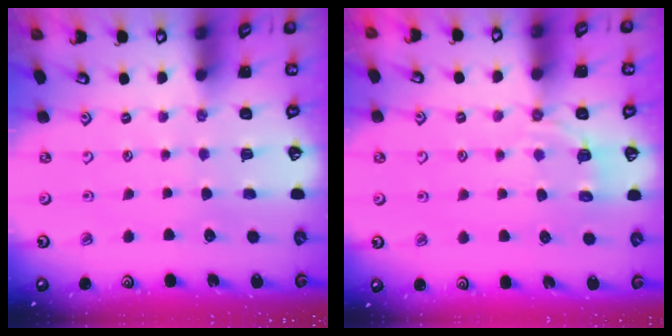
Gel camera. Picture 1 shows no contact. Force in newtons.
{"total": 4.5, "press": 4.1, "slide": 2.0}